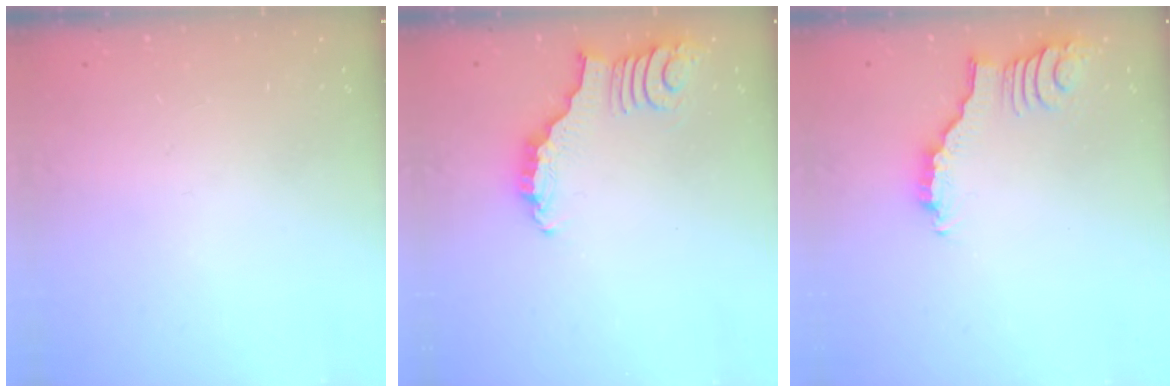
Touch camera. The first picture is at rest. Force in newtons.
{"total": 3.0, "press": 3.0, "slide": 0.4}
{"total": 2.8, "press": 2.8, "slide": 0.3}